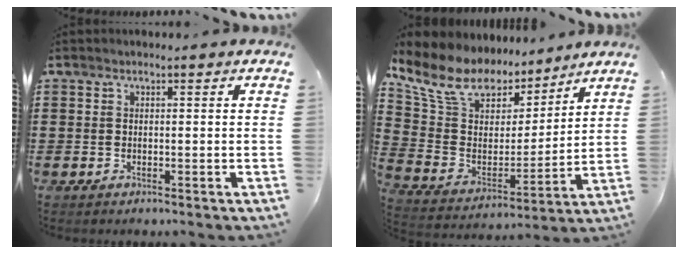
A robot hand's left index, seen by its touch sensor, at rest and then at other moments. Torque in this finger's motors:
{"motor_torque": [1.10, -1.03, 0.35, 0.06]}